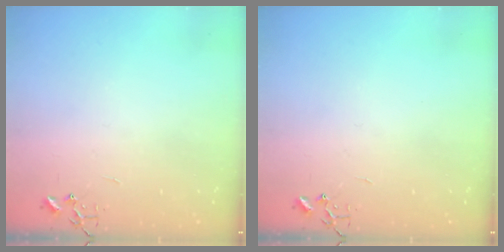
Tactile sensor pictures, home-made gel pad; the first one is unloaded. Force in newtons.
{"total": 0.0}